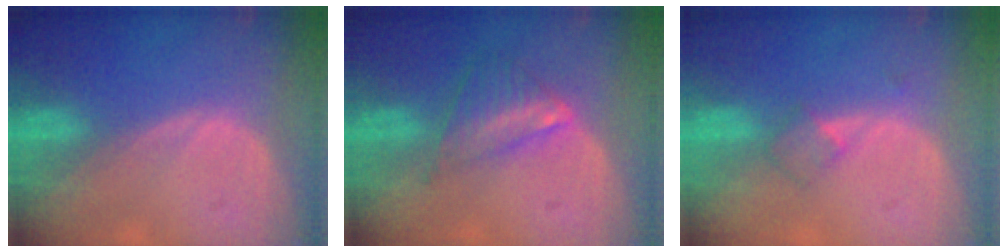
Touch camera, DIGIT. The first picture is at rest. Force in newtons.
{"total": 6.1, "press": 5.3, "slide": 3.0}
{"total": 2.7, "press": 2.4, "slide": 1.1}